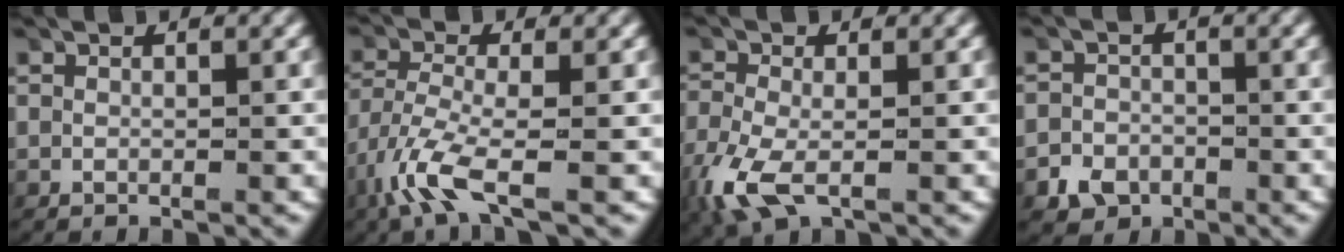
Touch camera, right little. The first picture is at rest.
{"total": 3.9, "force": [-2.0, 1.7, 2.9], "torque": [-0.090, -0.030, -0.024]}
{"total": 3.8, "force": [-1.7, 2.2, 2.5], "torque": [-0.080, -0.021, -0.022]}
{"total": 2.5, "force": [-1.9, 1.7, 0.1], "torque": [0.001, -0.011, -0.031]}